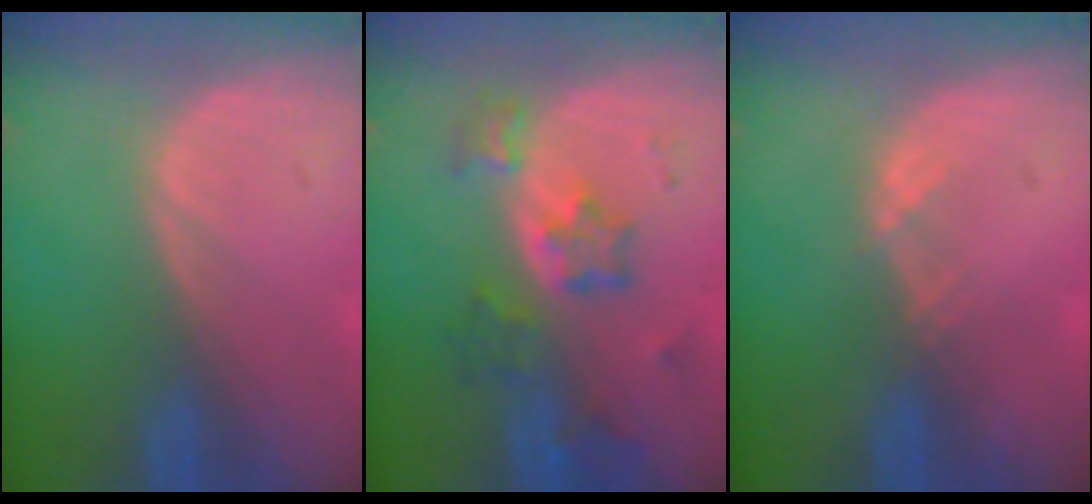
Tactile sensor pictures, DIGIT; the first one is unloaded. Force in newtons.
{"total": 7.1, "press": 6.5, "slide": 2.9}
{"total": 1.3, "press": 1.1, "slide": 0.7}